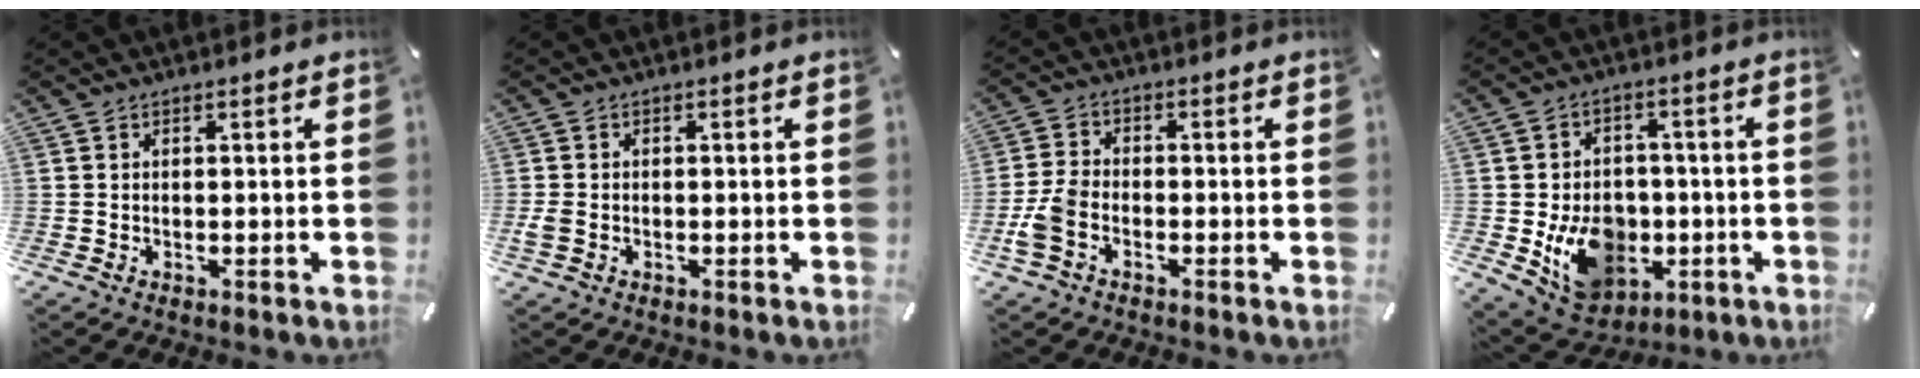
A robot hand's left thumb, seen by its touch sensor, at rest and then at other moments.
{"total": 1.9, "force": [-0.5, 1.4, 1.3], "torque": [-0.029, 0.000, -0.012]}
{"total": 6.1, "force": [-2.6, 3.7, 4.1], "torque": [-0.096, 0.009, -0.052]}
{"total": 14.4, "force": [-3.3, 11.6, 7.8], "torque": [-0.126, 0.017, -0.045]}